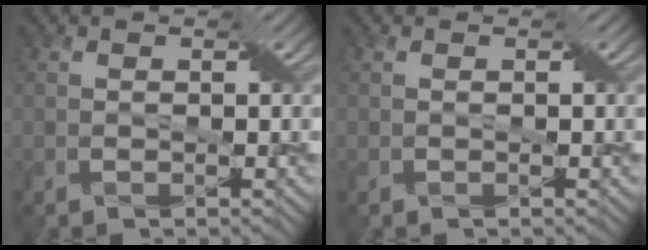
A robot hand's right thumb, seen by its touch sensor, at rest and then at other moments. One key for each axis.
{"total": 0.0}